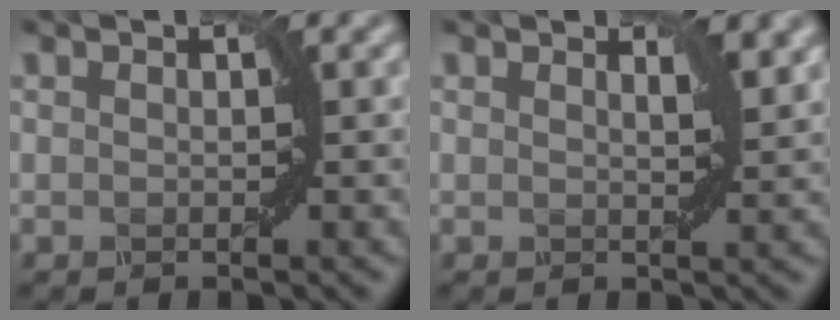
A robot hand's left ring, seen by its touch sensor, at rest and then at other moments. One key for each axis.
{"total": 1.8, "fx": 1.3, "fy": 0.5, "fz": 1.1, "tx": -0.008, "ty": 0.000, "tz": 0.016}